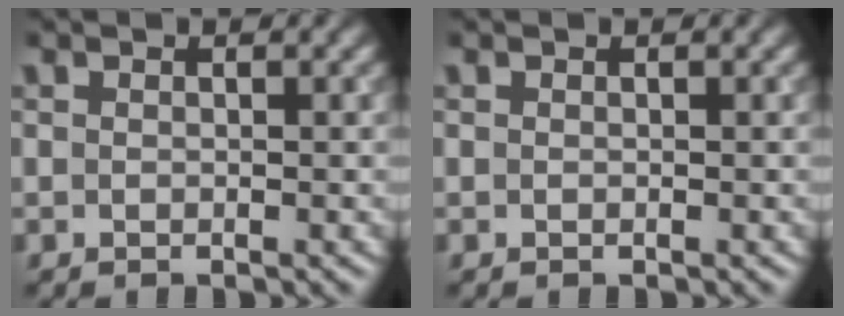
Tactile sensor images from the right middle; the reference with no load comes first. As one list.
[{"total": 0.0}]